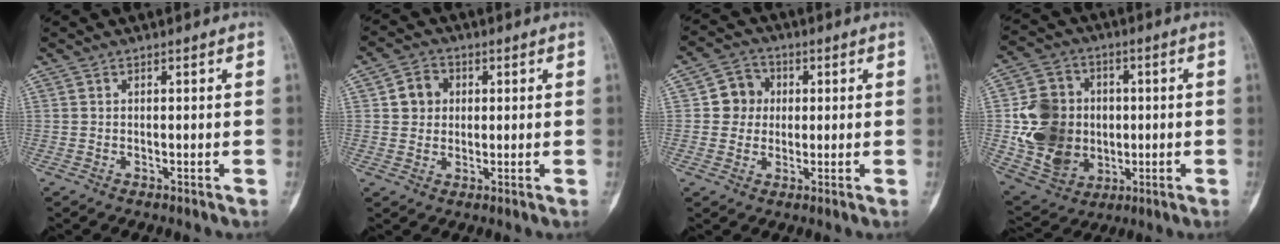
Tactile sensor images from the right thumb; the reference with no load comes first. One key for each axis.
{"total": 5.2, "fx": 1.1, "fy": 4.6, "fz": 2.2, "tx": -0.011, "ty": 0.003, "tz": 0.013}
{"total": 6.2, "fx": 0.6, "fy": 5.8, "fz": 1.9, "tx": 0.005, "ty": 0.009, "tz": 0.002}
{"total": 17.1, "fx": -0.4, "fy": 14.3, "fz": 9.4, "tx": -0.133, "ty": 0.012, "tz": 0.009}